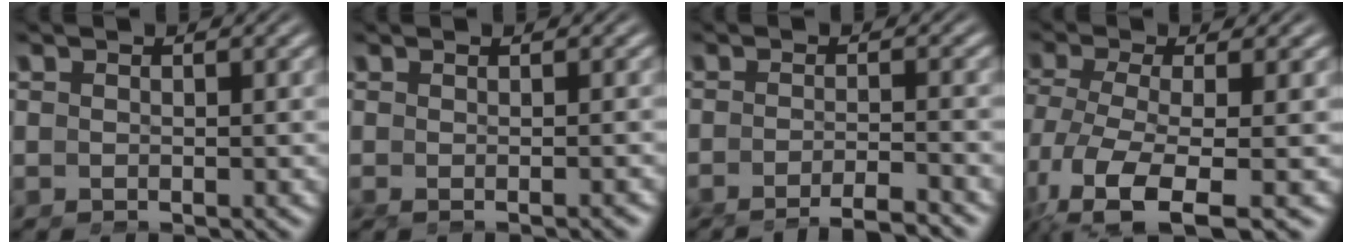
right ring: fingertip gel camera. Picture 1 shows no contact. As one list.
[{"total": 1.9, "force": [-1.4, -0.5, 1.1], "torque": [-0.015, 0.008, -0.019]}, {"total": 6.6, "force": [-6.4, 0.7, 1.6], "torque": [-0.010, -0.002, -0.109]}, {"total": 9.3, "force": [-6.2, 3.8, 5.8], "torque": [-0.142, -0.059, -0.071]}]